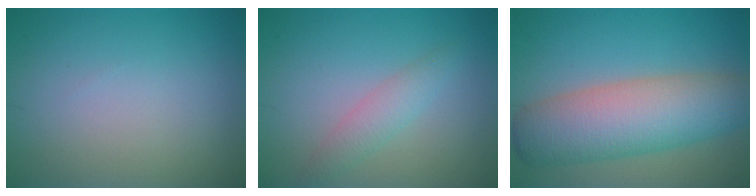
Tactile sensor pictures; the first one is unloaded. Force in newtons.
{"total": 2.1, "press": 2.1, "slide": 0.1}
{"total": 8.9, "press": 8.9, "slide": 0.4}